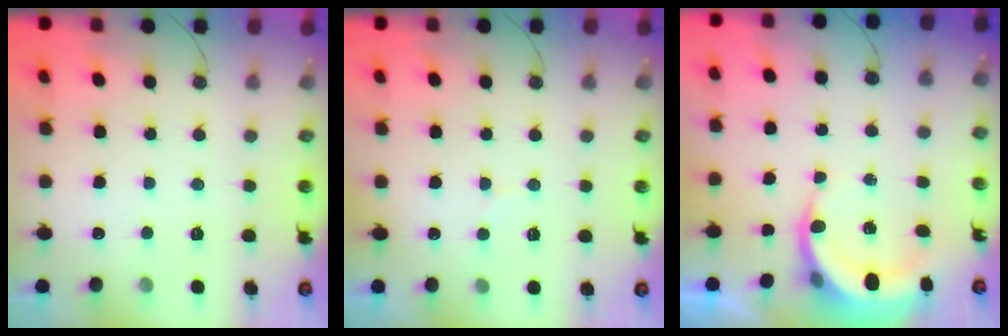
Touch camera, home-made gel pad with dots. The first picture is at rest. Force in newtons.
{"total": 4.8, "press": 4.8, "slide": 0.4}
{"total": 6.3, "press": 6.0, "slide": 2.0}